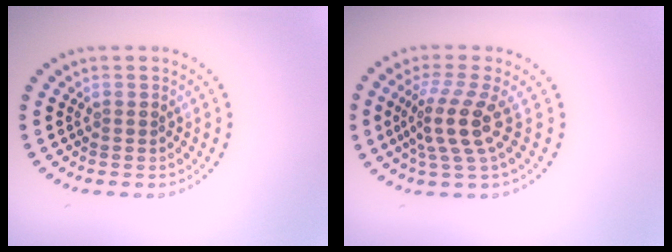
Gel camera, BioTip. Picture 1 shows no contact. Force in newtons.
{"total": 3.9, "press": 2.8, "slide": 2.7}